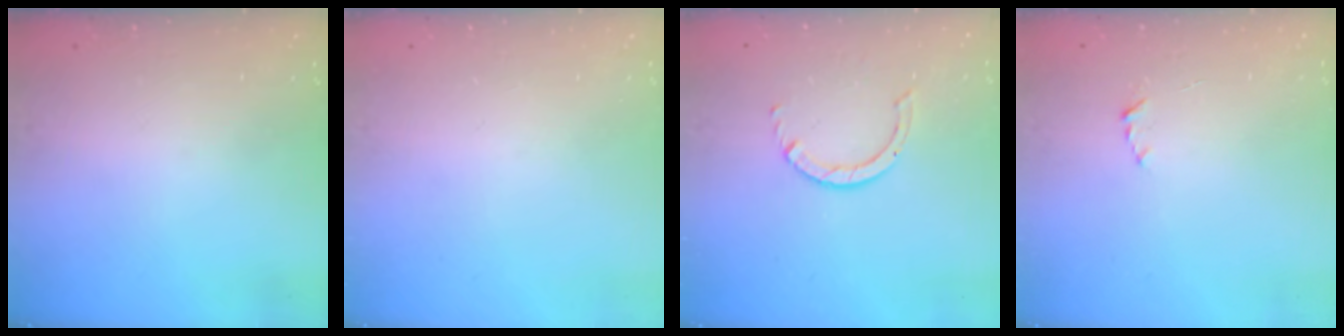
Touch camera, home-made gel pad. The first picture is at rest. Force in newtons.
{"total": 0.0}
{"total": 1.4, "press": 1.4, "slide": 0.2}
{"total": 1.9, "press": 1.9, "slide": 0.2}